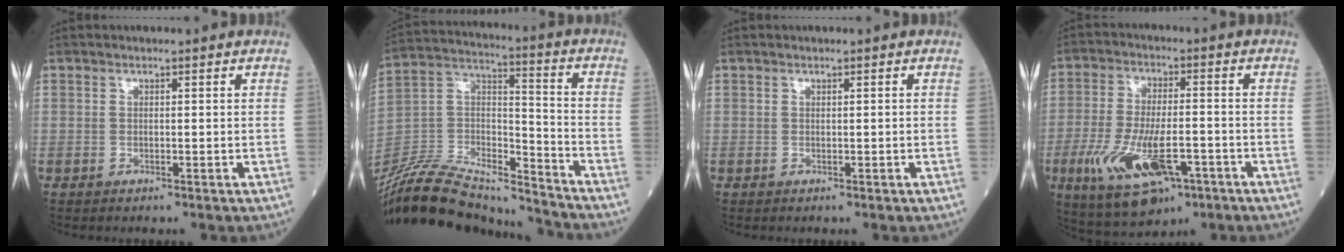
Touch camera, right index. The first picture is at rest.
{"total": 22.9, "force": [-21.4, 3.5, 7.4], "torque": [-0.166, 0.011, -0.373]}
{"total": 0.0}
{"total": 13.9, "force": [-5.7, 5.3, 11.5], "torque": [-0.225, -0.013, -0.086]}